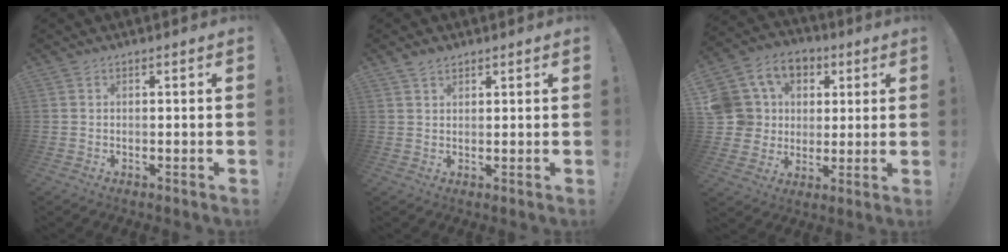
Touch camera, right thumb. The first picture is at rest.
{"total": 2.2, "force": [1.7, 1.1, 0.8], "torque": [-0.015, -0.006, 0.033]}
{"total": 14.0, "force": [3.6, 12.8, 4.4], "torque": [-0.072, -0.011, 0.089]}